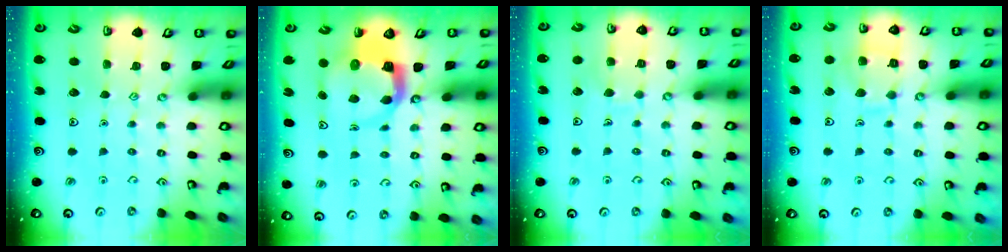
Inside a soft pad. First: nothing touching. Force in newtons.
{"total": 5.9, "press": 5.8, "slide": 1.0}
{"total": 5.8, "press": 5.7, "slide": 0.6}
{"total": 9.7, "press": 9.7, "slide": 0.9}